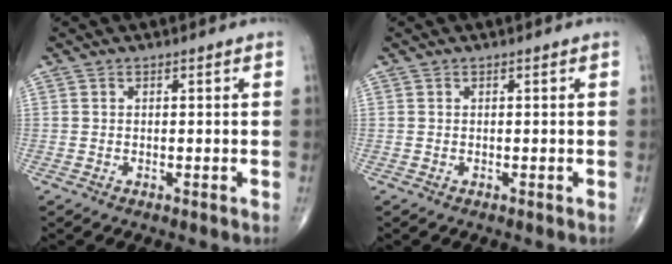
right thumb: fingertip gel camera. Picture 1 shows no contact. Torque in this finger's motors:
{"motor_torque": [0.00, 0.00, -0.09, -0.02, -0.01]}